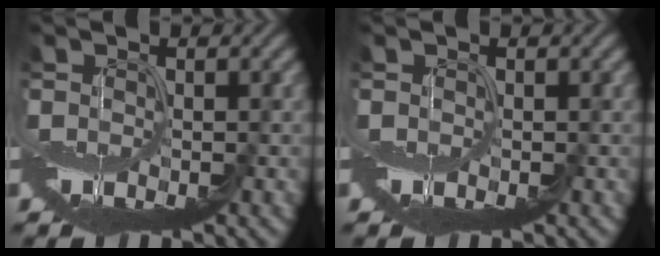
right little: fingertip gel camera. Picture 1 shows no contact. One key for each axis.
{"total": 0.0}